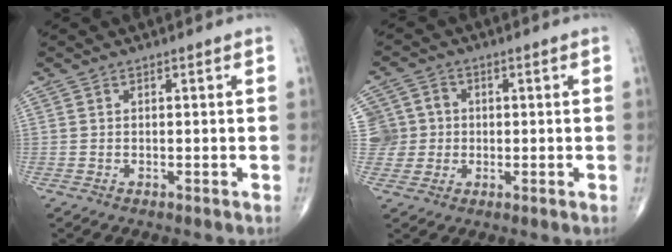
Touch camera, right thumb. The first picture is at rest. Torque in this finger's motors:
{"motor_torque": [-0.06, -0.05, 0.24, 0.17, 0.01]}